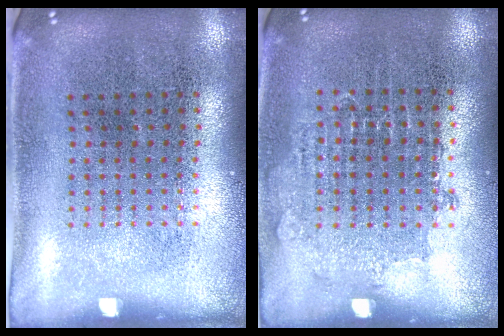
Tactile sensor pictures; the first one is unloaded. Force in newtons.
{"total": 0.5, "press": 0.5, "slide": 0.1}